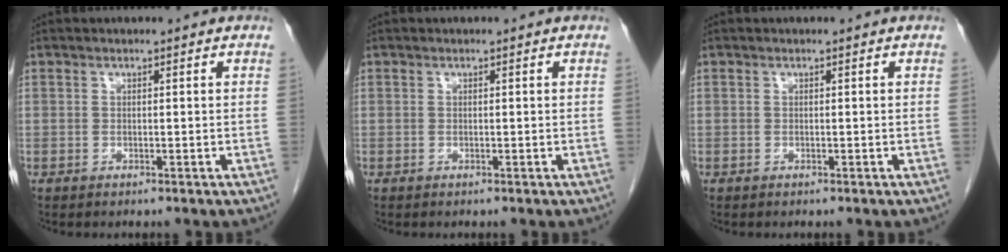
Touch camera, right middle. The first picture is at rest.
{"total": 0.0}
{"total": 0.0}